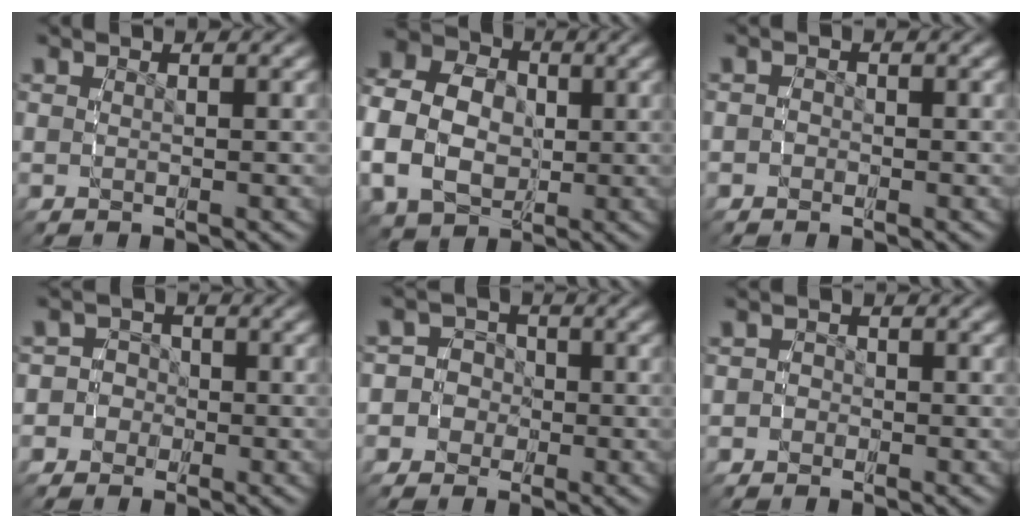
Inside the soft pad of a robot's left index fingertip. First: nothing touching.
{"total": 11.7, "force": [0.6, 10.0, 6.1], "torque": [-0.135, -0.005, -0.003]}
{"total": 1.0, "force": [-0.6, 0.7, -0.1], "torque": [0.008, 0.000, -0.016]}
{"total": 4.3, "force": [-1.0, 4.1, 0.8], "torque": [-0.010, 0.004, -0.036]}
{"total": 6.8, "force": [-1.3, 6.5, 1.5], "torque": [-0.039, -0.006, -0.040]}
{"total": 1.3, "force": [-0.7, 1.0, -0.2], "torque": [0.012, 0.001, -0.019]}